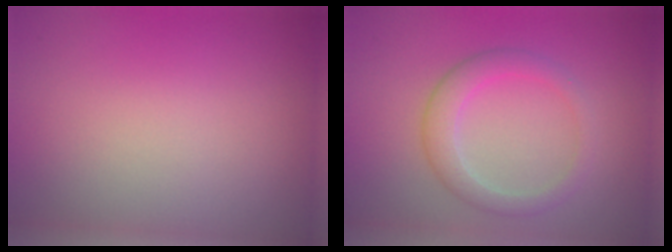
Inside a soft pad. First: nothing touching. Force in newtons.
{"total": 2.8, "press": 2.8, "slide": 0.2}